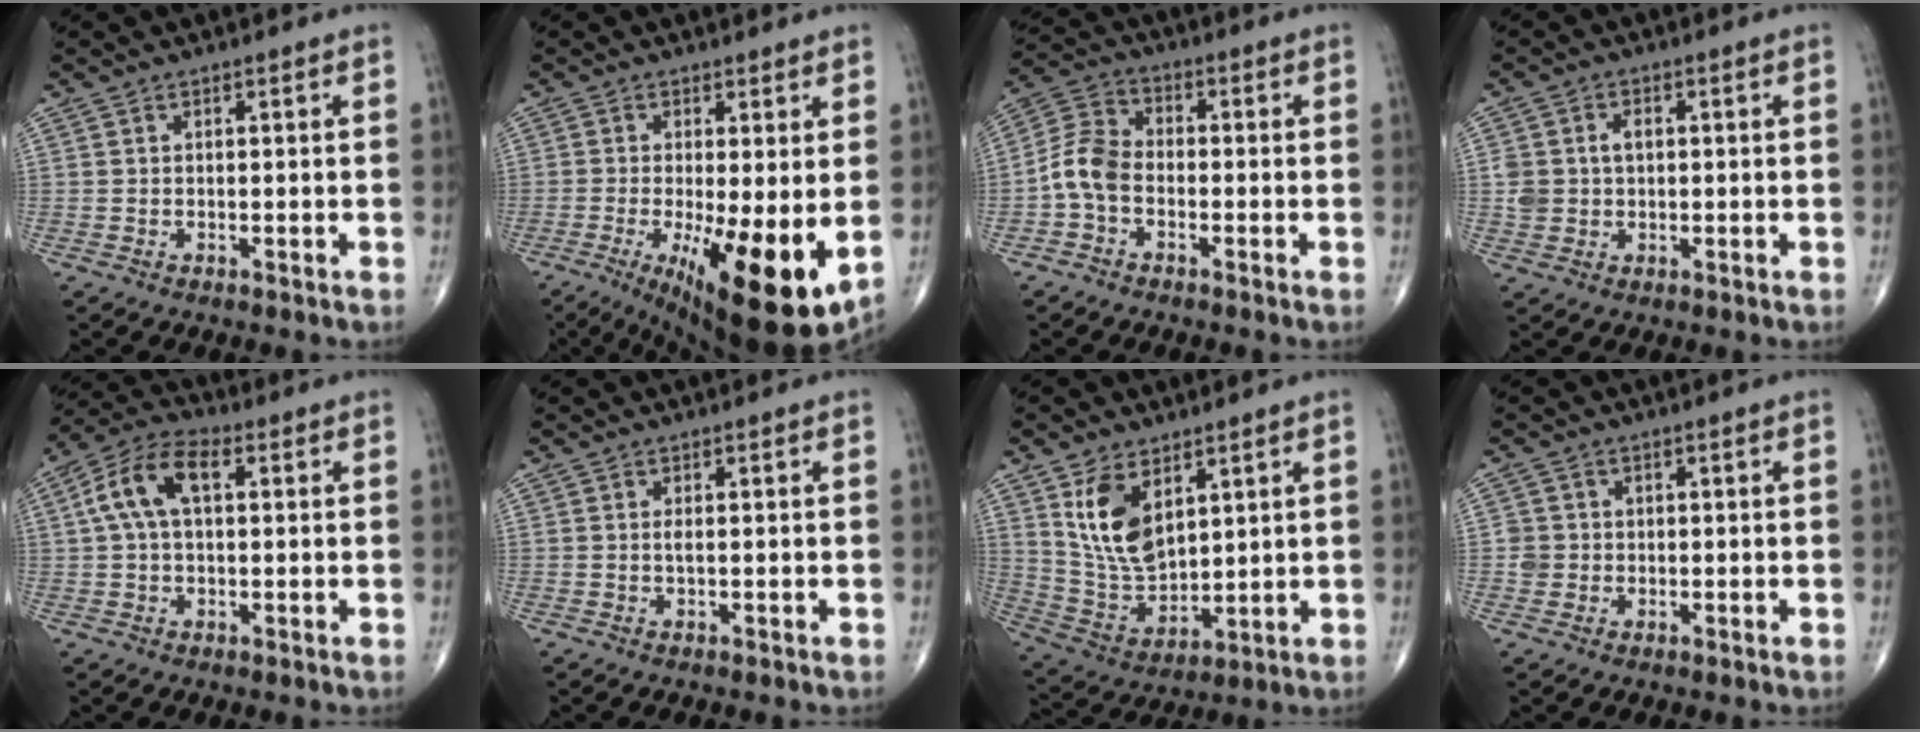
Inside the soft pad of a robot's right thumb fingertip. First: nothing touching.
{"total": 16.0, "force": [-3.5, 4.7, 15.0], "torque": [-0.212, -0.028, -0.035]}
{"total": 7.0, "force": [-2.0, 4.6, 4.8], "torque": [-0.089, 0.026, -0.055]}
{"total": 4.7, "force": [0.6, 3.6, 3.0], "torque": [-0.044, 0.006, 0.013]}
{"total": 10.0, "force": [2.0, 5.4, 8.2], "torque": [-0.165, 0.032, 0.031]}
{"total": 0.8, "force": [0.0, 0.1, 0.8], "torque": [-0.019, -0.002, 0.000]}
{"total": 12.0, "force": [5.2, 6.8, 8.3], "torque": [-0.139, -0.028, 0.118]}
{"total": 2.5, "force": [-0.1, 2.5, 0.4], "torque": [0.014, 0.008, -0.003]}